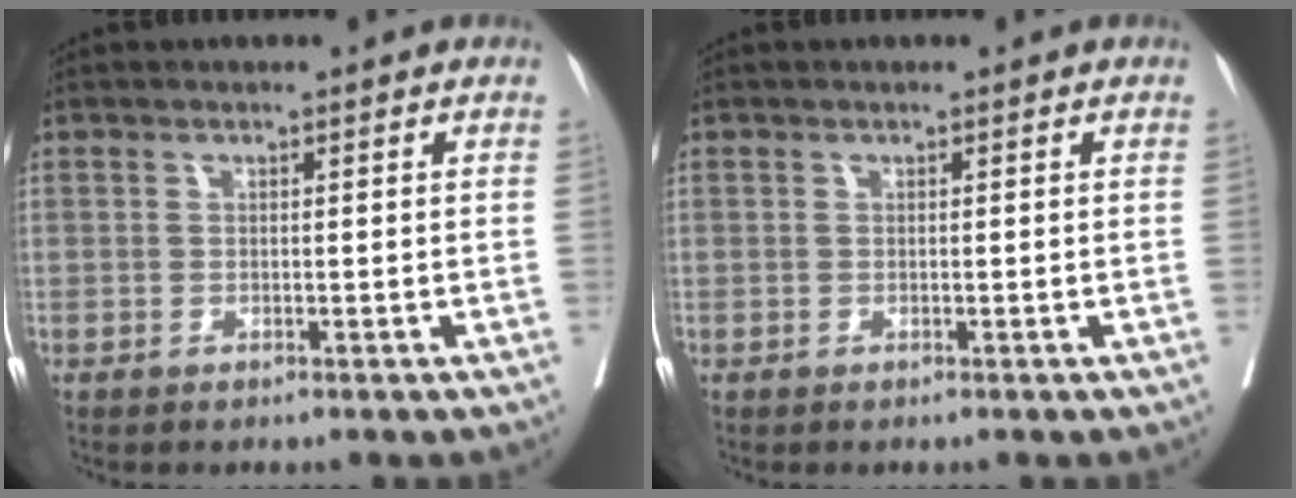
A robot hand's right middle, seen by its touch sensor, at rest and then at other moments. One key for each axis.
{"total": 0.0}